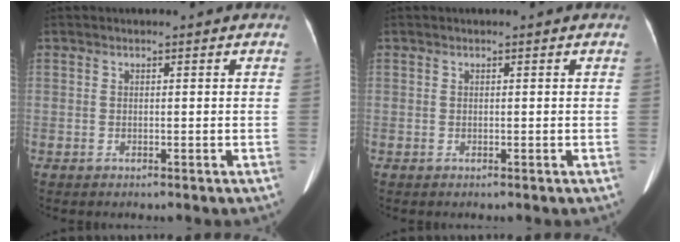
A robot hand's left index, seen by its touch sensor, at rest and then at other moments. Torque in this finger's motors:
{"motor_torque": [0.04, 0.05, 0.00, 0.01]}